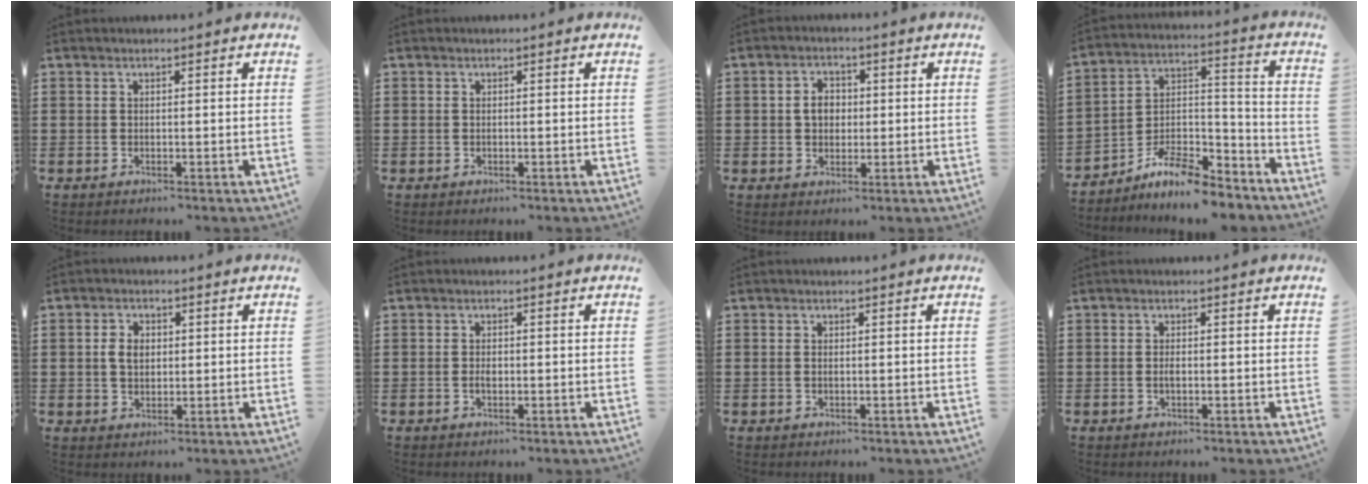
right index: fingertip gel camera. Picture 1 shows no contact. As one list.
[{"total": 0.6, "force": [0.0, 0.6, 0.1], "torque": [-0.003, 0.005, -0.002]}, {"total": 3.3, "force": [0.1, 2.6, 2.0], "torque": [-0.046, 0.011, -0.002]}, {"total": 9.2, "force": [-8.4, 1.6, 3.3], "torque": [-0.054, 0.019, -0.161]}, {"total": 3.1, "force": [0.3, 2.1, 2.2], "torque": [-0.048, 0.011, 0.004]}, {"total": 1.2, "force": [-0.2, 0.5, 1.1], "torque": [-0.021, -0.001, -0.004]}, {"total": 0.6, "force": [0.0, 0.3, 0.5], "torque": [-0.011, -0.001, -0.001]}, {"total": 1.2, "force": [-0.2, 0.4, 1.1], "torque": [-0.022, -0.002, -0.003]}]